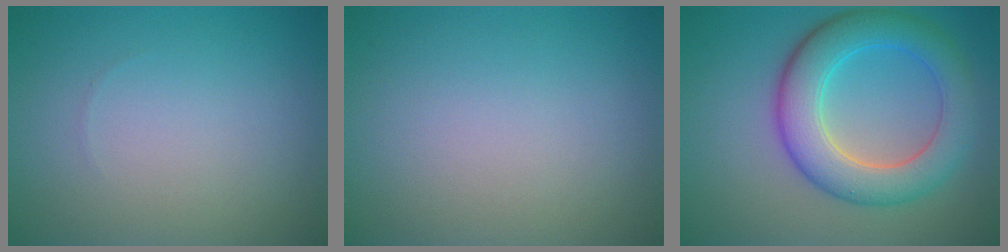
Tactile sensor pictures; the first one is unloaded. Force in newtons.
{"total": 0.0}
{"total": 7.0, "press": 7.0, "slide": 0.2}